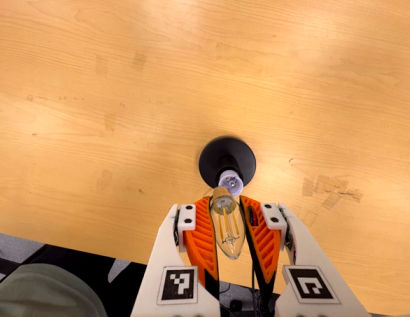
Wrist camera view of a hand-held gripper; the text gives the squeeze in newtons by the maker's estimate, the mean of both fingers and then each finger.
{"total": 18.7, "left": 19.5, "right": 18.0}